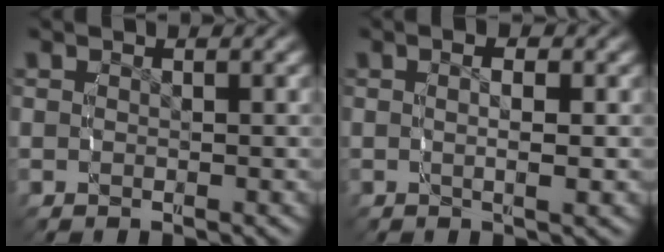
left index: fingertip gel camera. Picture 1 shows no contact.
{"total": 2.4, "force": [0.3, 0.3, 2.3], "torque": [-0.031, -0.001, 0.003]}